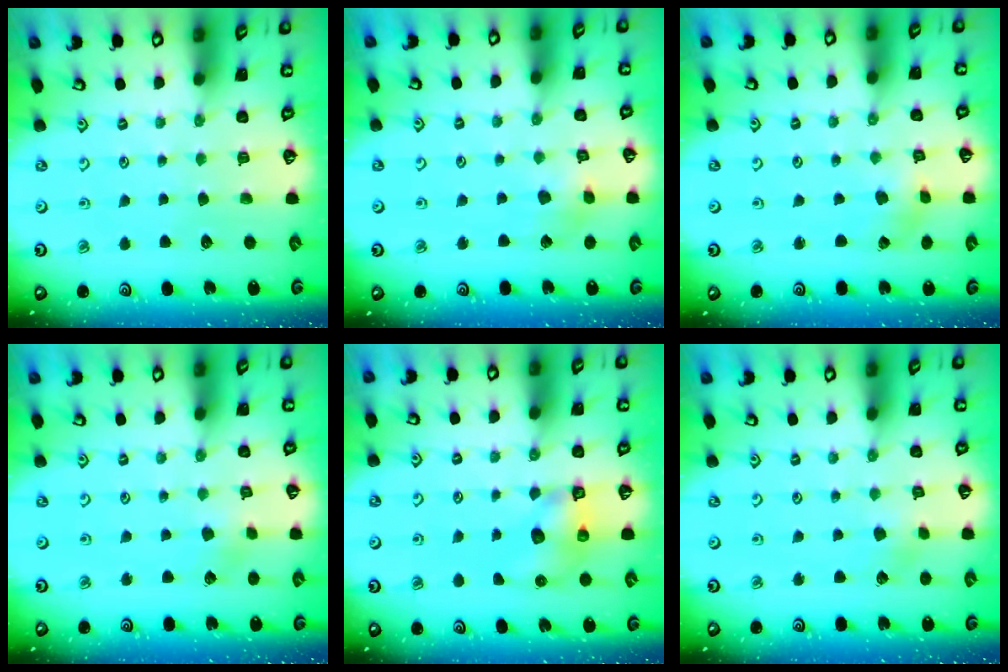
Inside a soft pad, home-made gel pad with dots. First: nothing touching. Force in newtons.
{"total": 4.8, "press": 4.7, "slide": 0.5}
{"total": 0.8, "press": 0.8, "slide": 0.2}
{"total": 2.3, "press": 2.3, "slide": 0.1}
{"total": 7.9, "press": 7.8, "slide": 0.5}
{"total": 2.3, "press": 2.3, "slide": 0.1}